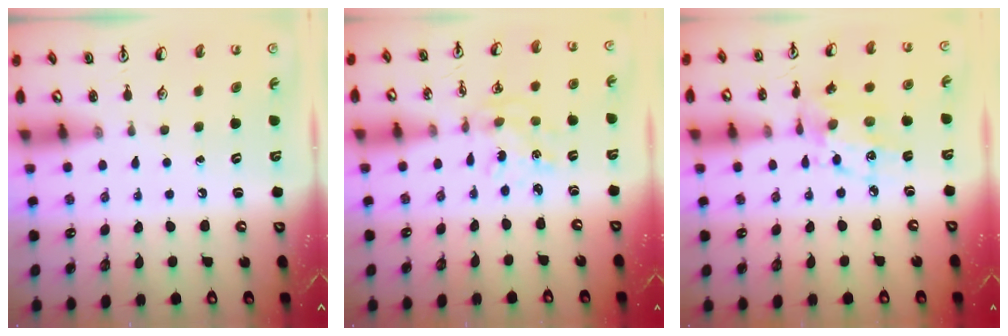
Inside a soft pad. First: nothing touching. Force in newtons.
{"total": 2.4, "press": 2.3, "slide": 0.3}
{"total": 10.4, "press": 10.3, "slide": 0.7}